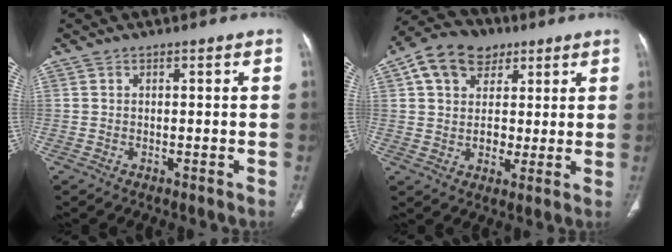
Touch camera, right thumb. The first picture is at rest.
{"total": 13.2, "force": [5.4, 9.9, 6.8], "torque": [-0.089, 0.001, 0.088]}